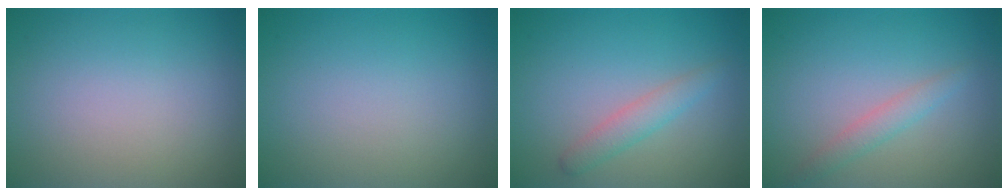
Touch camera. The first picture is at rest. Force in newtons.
{"total": 0.0}
{"total": 2.0, "press": 2.0, "slide": 0.1}
{"total": 1.6, "press": 1.6, "slide": 0.0}